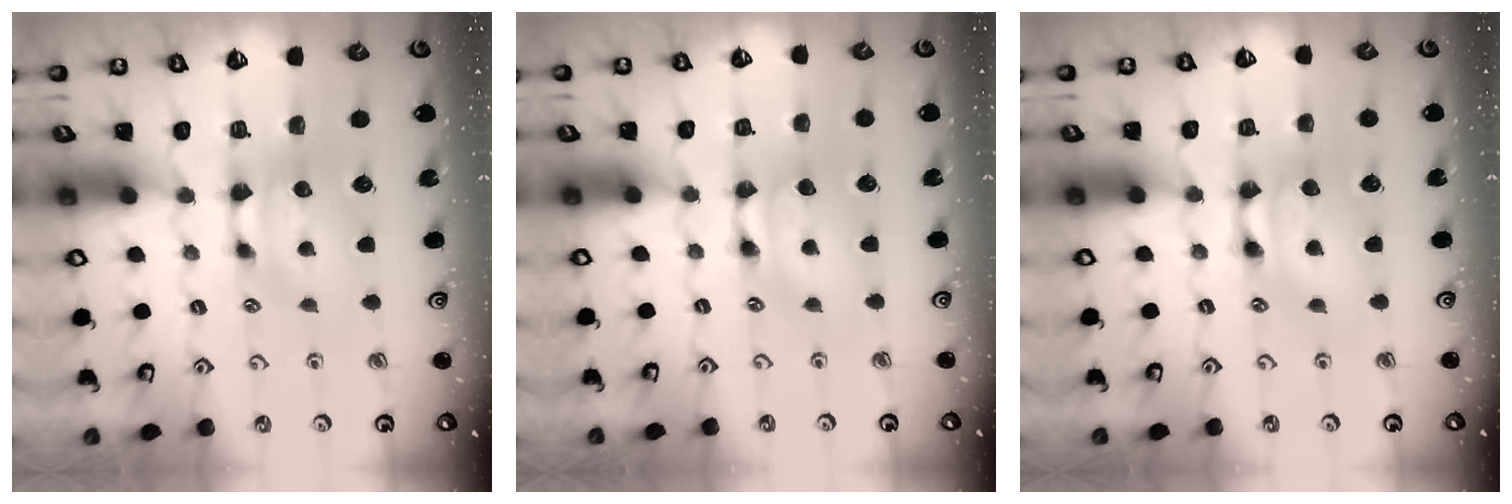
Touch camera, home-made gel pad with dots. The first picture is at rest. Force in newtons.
{"total": 1.6, "press": 1.6, "slide": 0.1}
{"total": 2.0, "press": 2.0, "slide": 0.1}